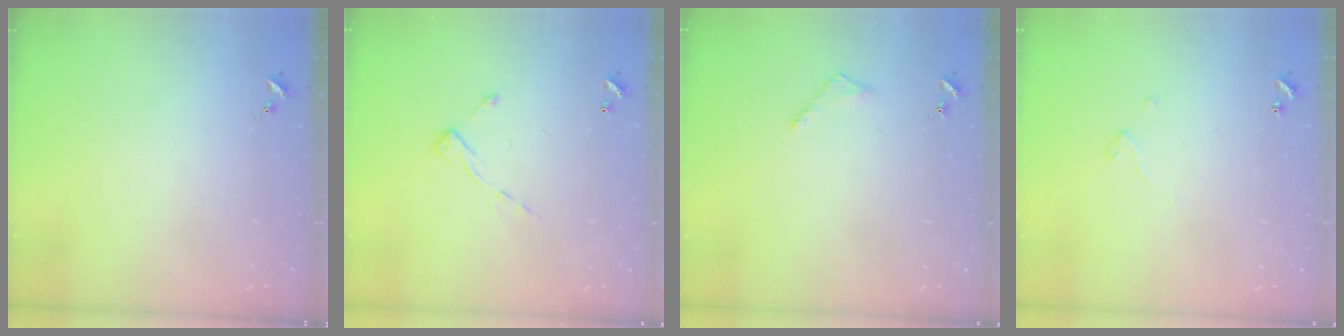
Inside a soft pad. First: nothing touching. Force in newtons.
{"total": 6.5, "press": 6.4, "slide": 0.6}
{"total": 2.8, "press": 2.7, "slide": 0.3}
{"total": 3.2, "press": 3.2, "slide": 0.2}